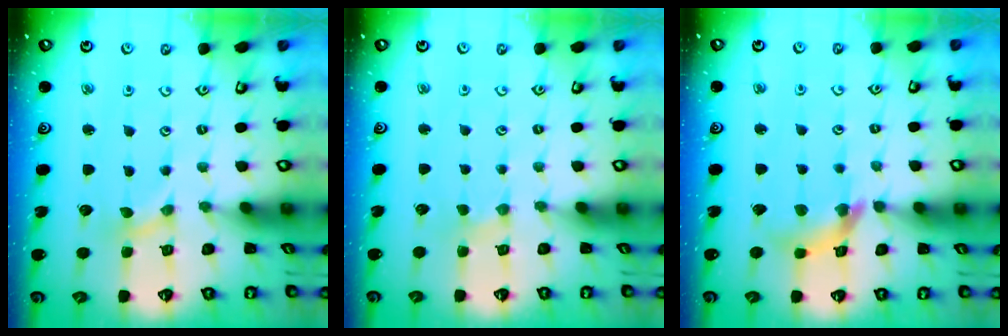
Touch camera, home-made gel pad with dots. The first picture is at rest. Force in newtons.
{"total": 0.9, "press": 0.9, "slide": 0.2}
{"total": 9.4, "press": 9.3, "slide": 1.2}